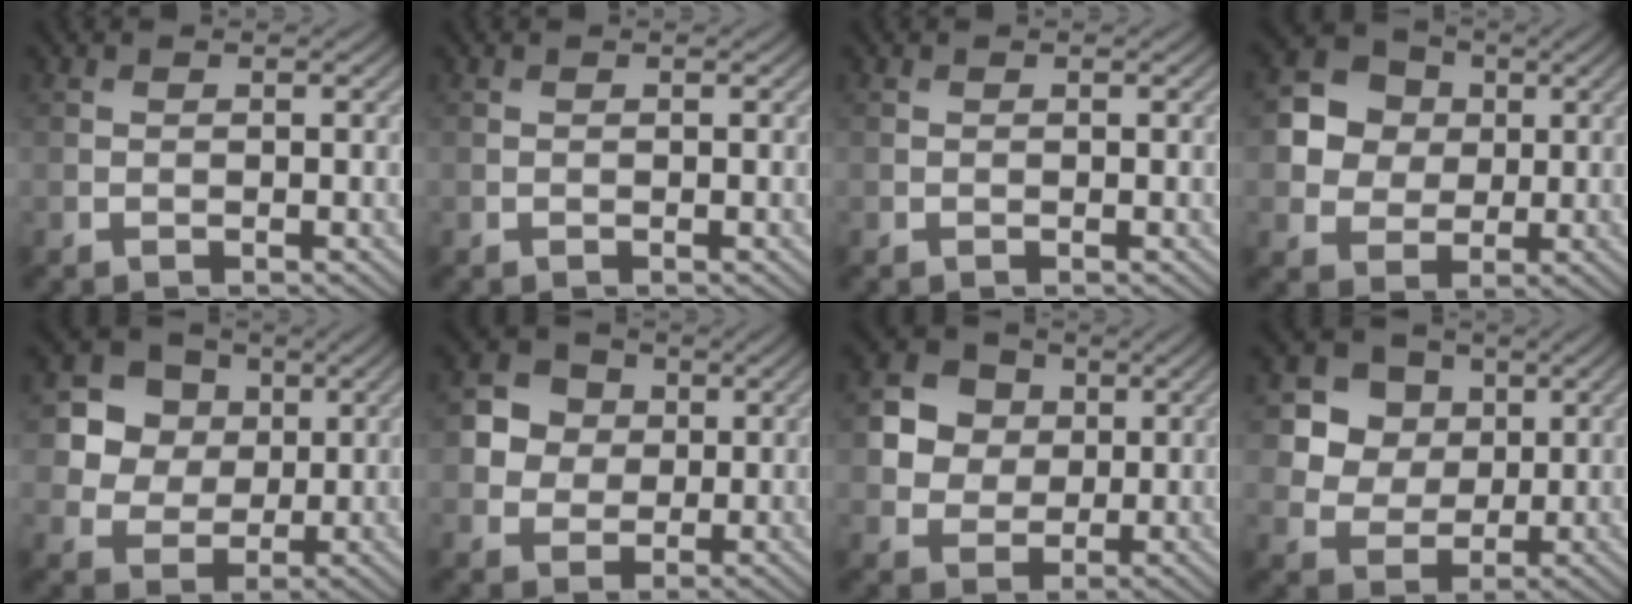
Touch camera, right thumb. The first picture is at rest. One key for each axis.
{"total": 0.0}
{"total": 0.0}
{"total": 7.1, "fx": 1.3, "fy": 6.3, "fz": 3.0, "tx": -0.086, "ty": 0.011, "tz": 0.007}
{"total": 7.0, "fx": 2.0, "fy": 6.0, "fz": 2.9, "tx": -0.074, "ty": 0.001, "tz": 0.021}
{"total": 5.2, "fx": 0.8, "fy": 4.7, "fz": 2.1, "tx": -0.048, "ty": 0.010, "tz": 0.003}
{"total": 6.1, "fx": 1.3, "fy": 5.4, "fz": 2.6, "tx": -0.066, "ty": 0.008, "tz": 0.006}
{"total": 7.4, "fx": 2.7, "fy": 6.2, "fz": 3.1, "tx": -0.091, "ty": -0.008, "tz": 0.053}